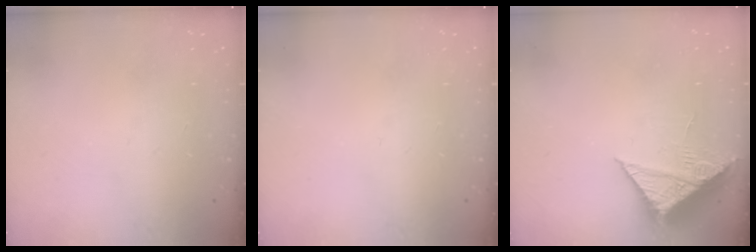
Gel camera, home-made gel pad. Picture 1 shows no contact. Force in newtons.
{"total": 0.0}
{"total": 8.3, "press": 8.3, "slide": 0.3}